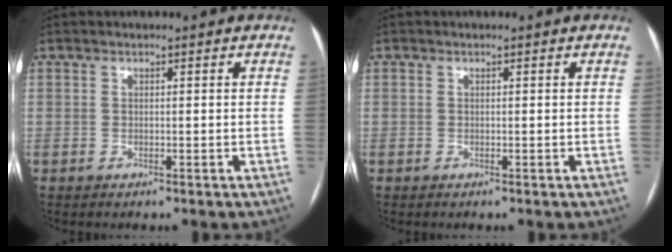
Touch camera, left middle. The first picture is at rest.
{"total": 0.0}